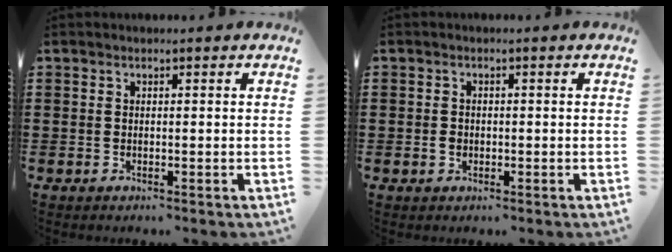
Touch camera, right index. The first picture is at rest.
{"total": 1.2, "force": [-0.3, 0.9, 0.7], "torque": [-0.016, 0.002, -0.006]}